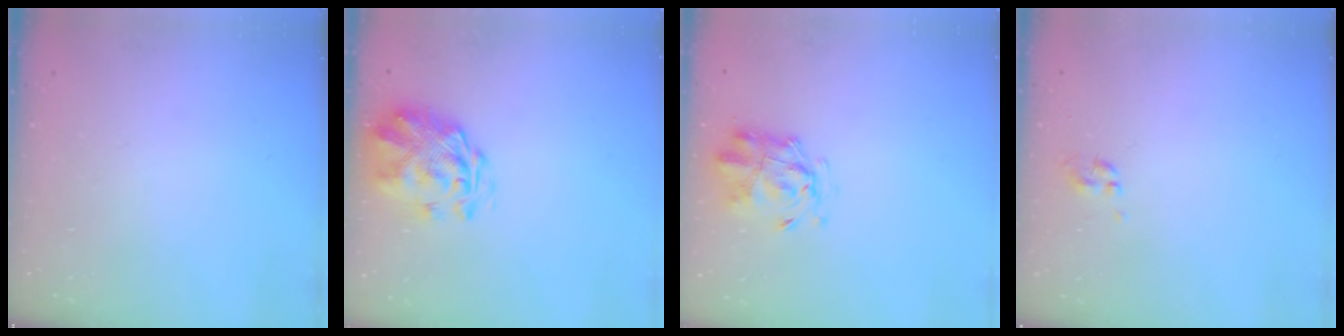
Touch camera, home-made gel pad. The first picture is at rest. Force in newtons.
{"total": 3.1, "press": 2.7, "slide": 1.5}
{"total": 3.3, "press": 3.0, "slide": 1.2}
{"total": 0.0}